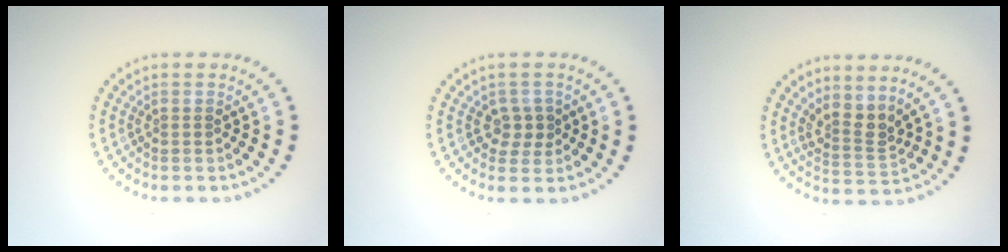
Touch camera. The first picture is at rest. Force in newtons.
{"total": 1.9, "press": 1.7, "slide": 0.7}
{"total": 2.8, "press": 2.0, "slide": 2.0}